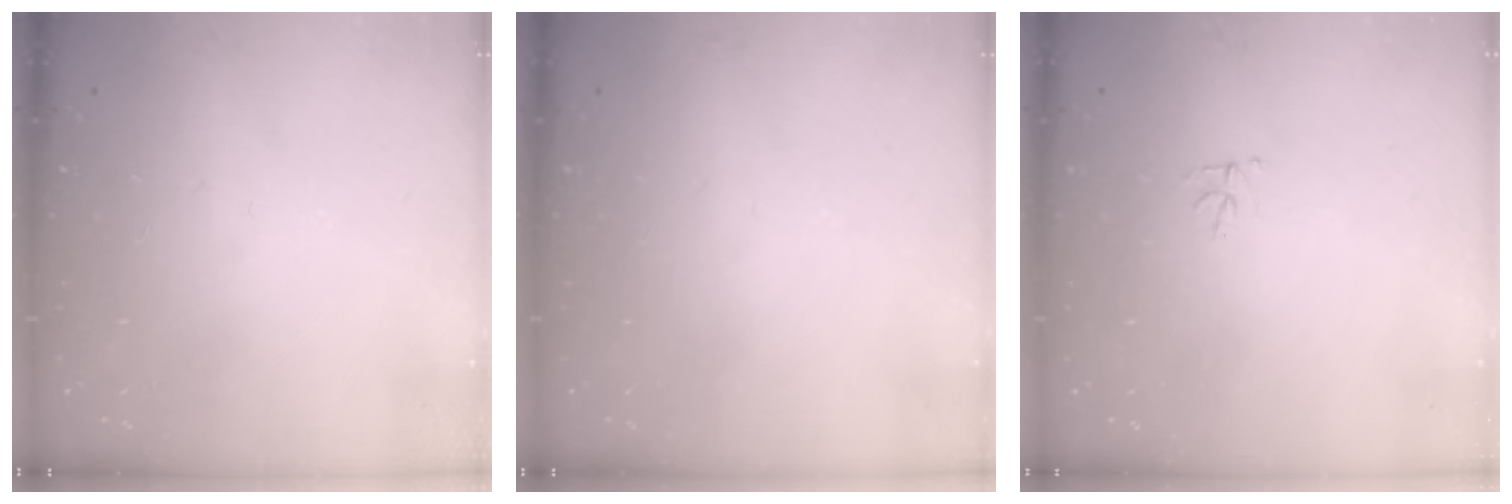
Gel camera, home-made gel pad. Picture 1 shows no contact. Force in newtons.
{"total": 0.0}
{"total": 2.8, "press": 2.8, "slide": 0.2}